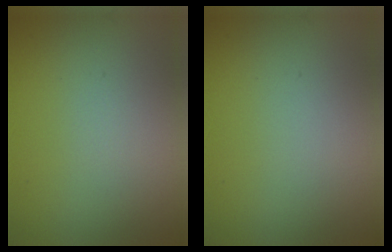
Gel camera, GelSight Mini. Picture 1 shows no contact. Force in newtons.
{"total": 0.0}